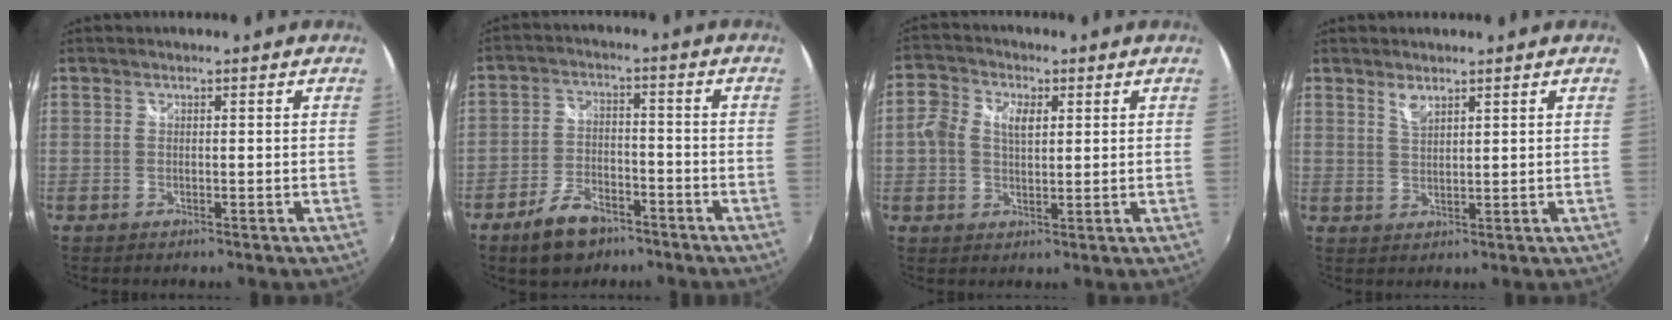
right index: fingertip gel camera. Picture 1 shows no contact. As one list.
[{"total": 8.8, "force": [-6.0, 4.6, 4.4], "torque": [-0.102, 0.010, -0.098]}, {"total": 5.9, "force": [1.0, 4.0, 4.2], "torque": [-0.081, 0.020, 0.016]}, {"total": 2.5, "force": [1.9, 0.8, 1.5], "torque": [-0.026, -0.001, 0.033]}]